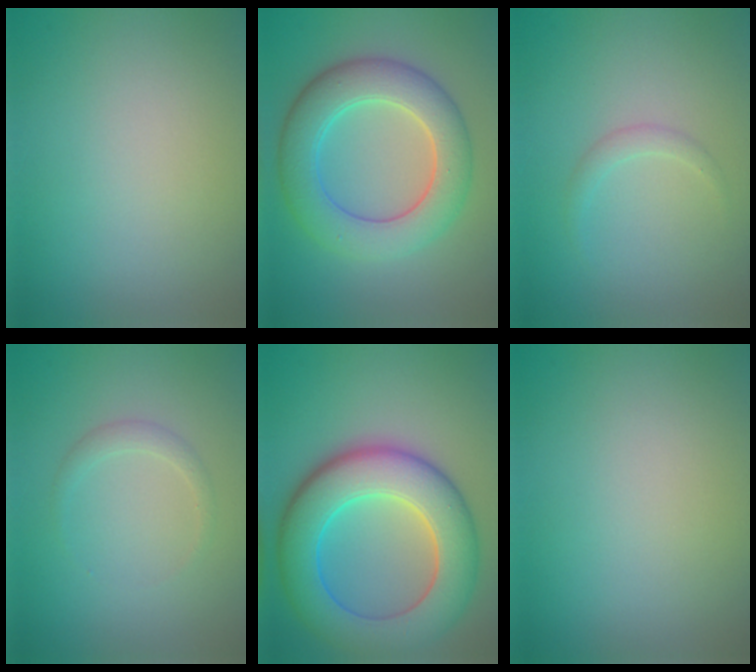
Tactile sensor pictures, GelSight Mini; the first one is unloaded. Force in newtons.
{"total": 7.3, "press": 7.3, "slide": 0.5}
{"total": 1.1, "press": 1.1, "slide": 0.0}
{"total": 1.2, "press": 1.2, "slide": 0.1}
{"total": 10.4, "press": 10.4, "slide": 0.3}
{"total": 0.0}